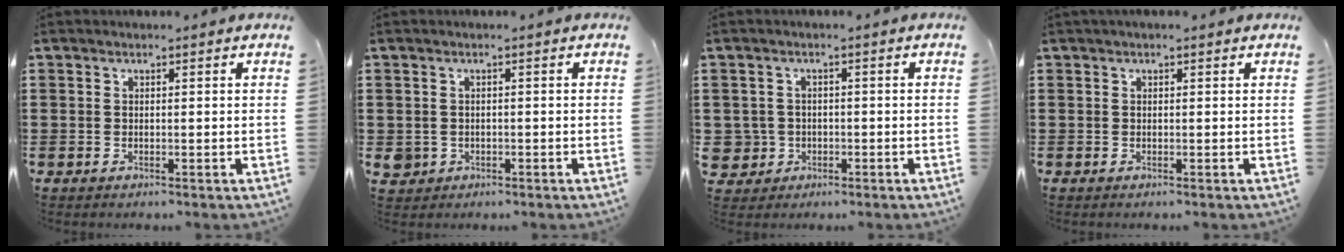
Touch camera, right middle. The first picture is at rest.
{"total": 1.4, "force": [-0.4, 1.2, 0.4], "torque": [-0.020, 0.001, -0.012]}
{"total": 3.1, "force": [-0.7, 3.0, 0.4], "torque": [-0.027, 0.005, -0.017]}
{"total": 0.0}